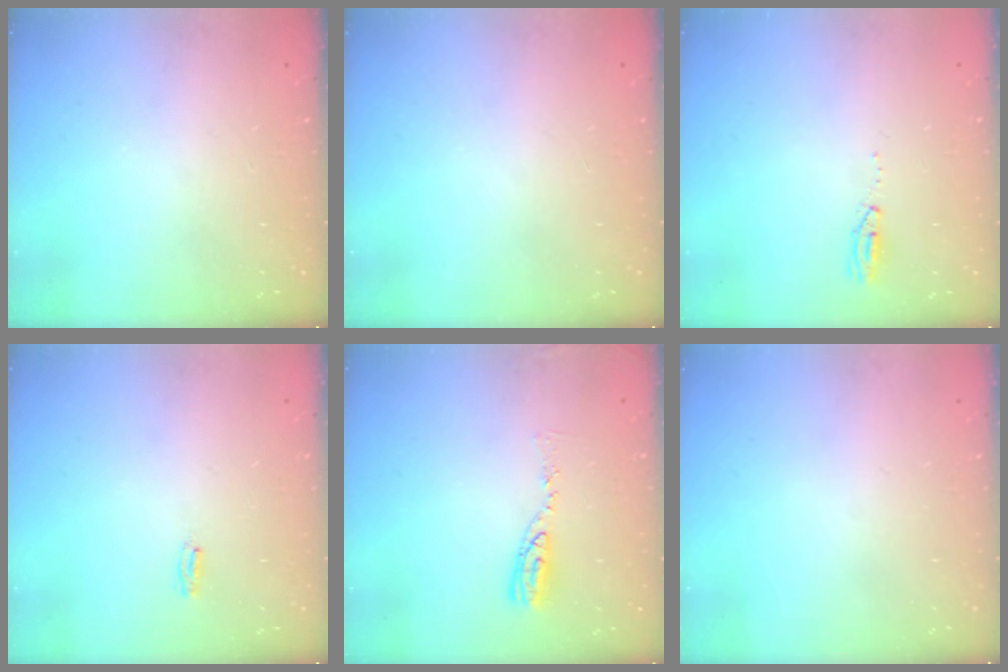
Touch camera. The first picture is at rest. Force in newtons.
{"total": 0.0}
{"total": 3.3, "press": 2.9, "slide": 1.7}
{"total": 3.5, "press": 2.7, "slide": 2.2}
{"total": 7.9, "press": 7.9, "slide": 0.7}
{"total": 0.0}